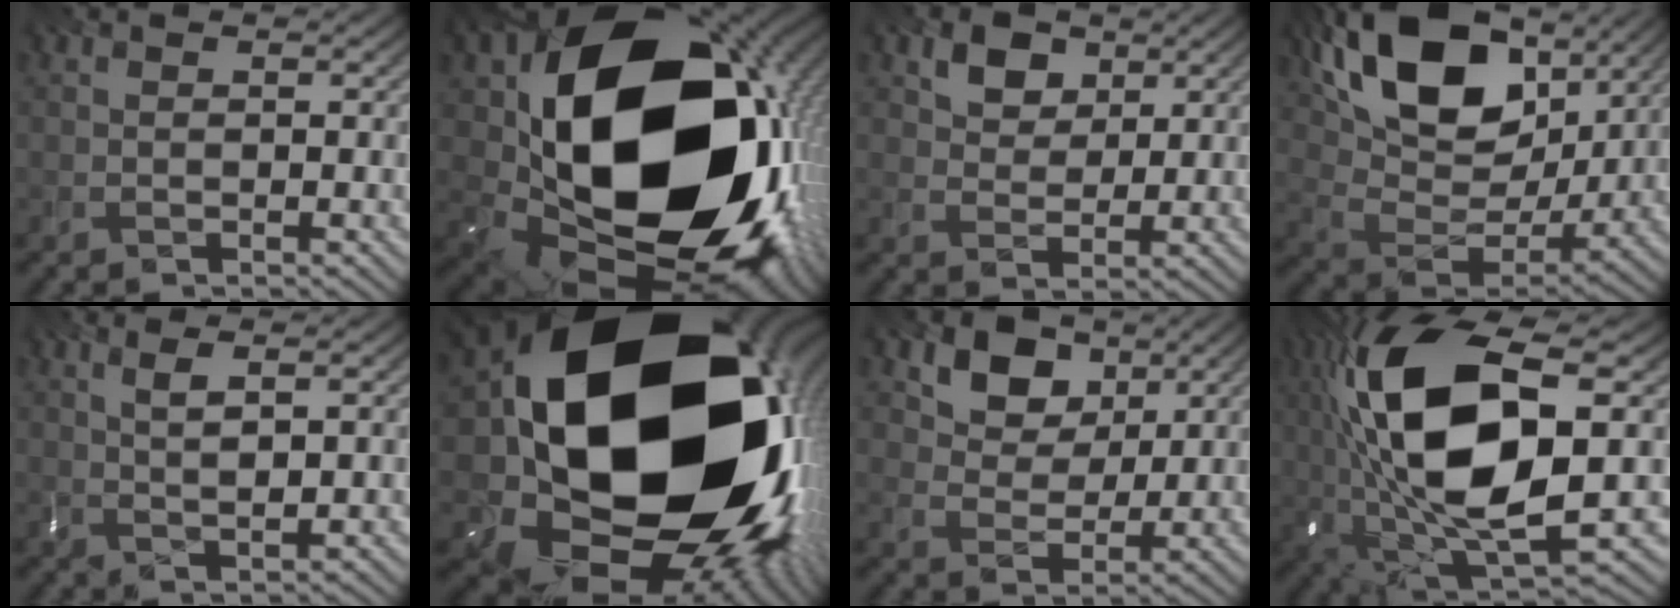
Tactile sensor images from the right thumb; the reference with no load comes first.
{"total": 22.2, "force": [2.2, 16.2, 14.9], "torque": [-0.325, -0.076, 0.089]}
{"total": 4.9, "force": [3.1, 3.1, 2.2], "torque": [-0.067, -0.005, 0.050]}
{"total": 17.4, "force": [9.3, 9.9, 10.8], "torque": [-0.231, 0.015, 0.169]}
{"total": 3.3, "force": [1.5, 0.6, 2.8], "torque": [-0.069, 0.006, 0.029]}
{"total": 23.4, "force": [2.3, 17.0, 15.9], "torque": [-0.325, -0.105, 0.092]}
{"total": 9.3, "force": [5.4, 6.2, 4.4], "torque": [-0.124, -0.004, 0.102]}
{"total": 19.4, "force": [2.7, 8.4, 17.3], "torque": [-0.377, 0.009, 0.044]}